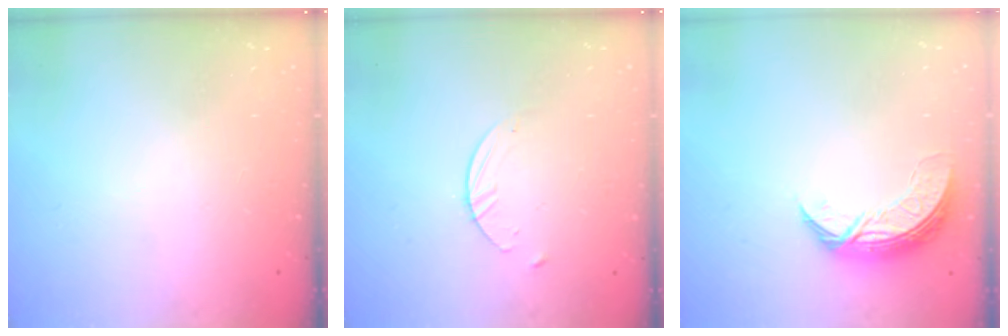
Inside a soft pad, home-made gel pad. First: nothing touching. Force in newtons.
{"total": 2.7, "press": 2.6, "slide": 0.3}
{"total": 7.7, "press": 7.6, "slide": 0.7}